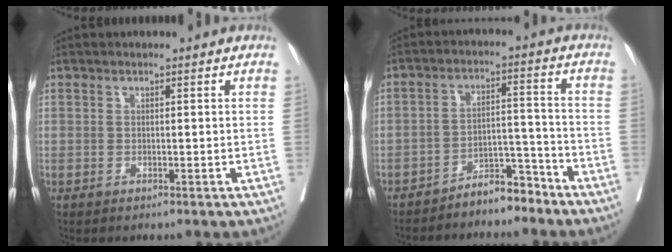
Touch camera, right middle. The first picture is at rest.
{"total": 5.7, "force": [-5.2, 1.7, 1.7], "torque": [-0.022, 0.017, -0.087]}